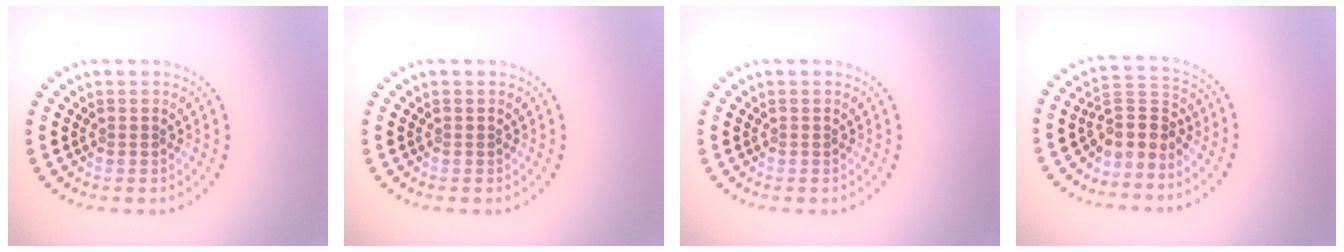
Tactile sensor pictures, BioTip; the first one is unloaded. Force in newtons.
{"total": 0.0}
{"total": 0.0}
{"total": 3.0, "press": 2.0, "slide": 2.2}